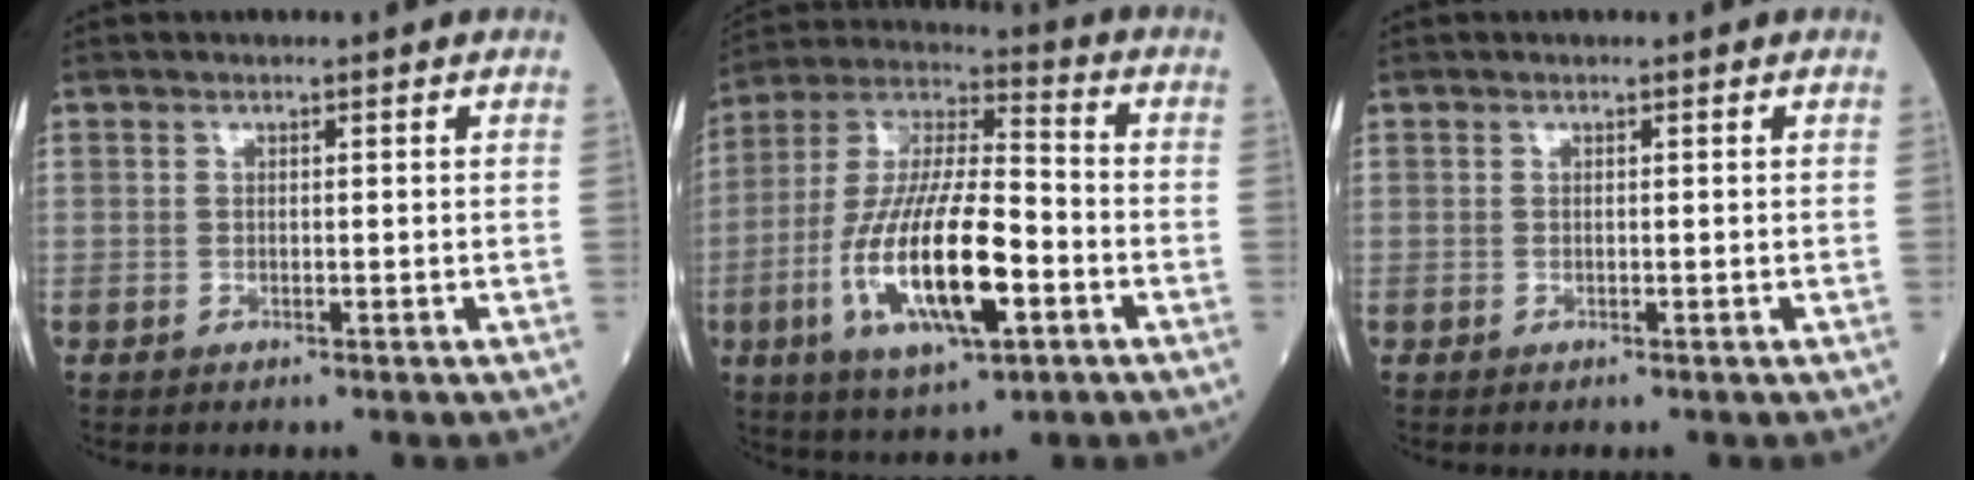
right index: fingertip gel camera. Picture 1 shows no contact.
{"total": 18.6, "force": [-5.6, 4.9, 17.0], "torque": [-0.347, -0.011, -0.097]}
{"total": 0.0}